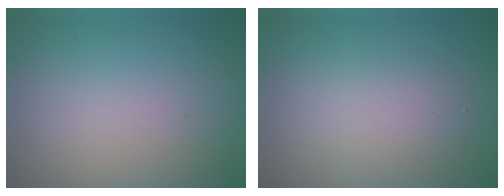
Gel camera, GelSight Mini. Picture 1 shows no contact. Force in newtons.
{"total": 2.9, "press": 2.9, "slide": 0.1}